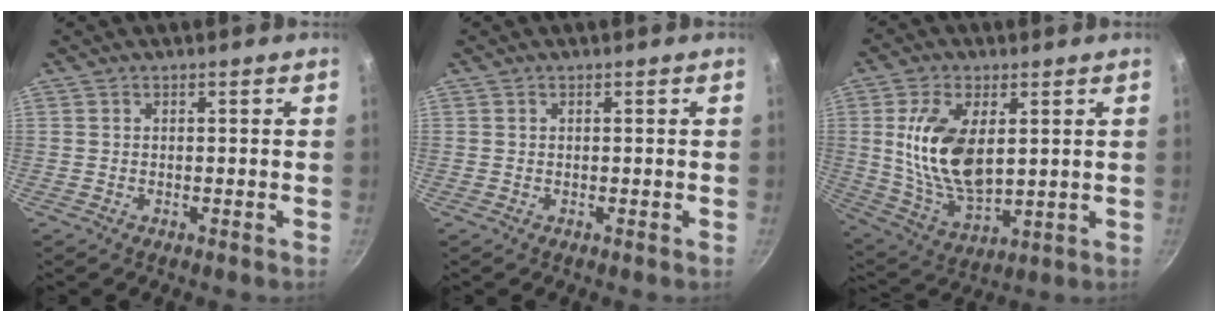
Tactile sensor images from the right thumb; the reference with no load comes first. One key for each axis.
{"total": 0.0}
{"total": 15.3, "fx": 2.8, "fy": 8.1, "fz": 12.6, "tx": -0.231, "ty": -0.019, "tz": 0.064}